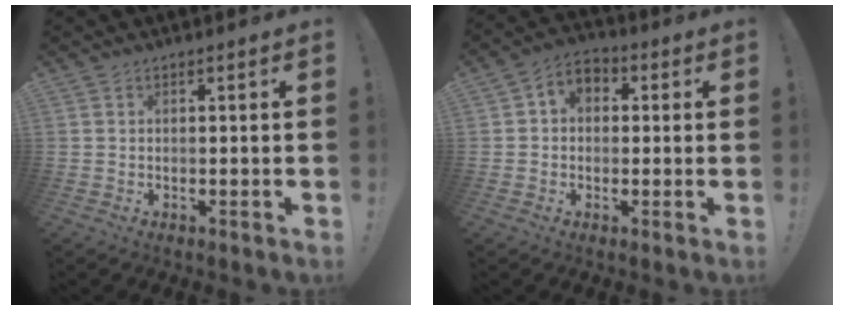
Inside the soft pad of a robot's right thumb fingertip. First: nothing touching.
{"total": 5.2, "force": [-0.1, 4.4, 2.6], "torque": [-0.036, 0.008, 0.000]}